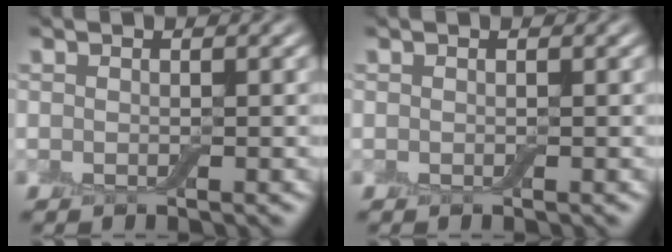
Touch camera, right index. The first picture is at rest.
{"total": 0.0}